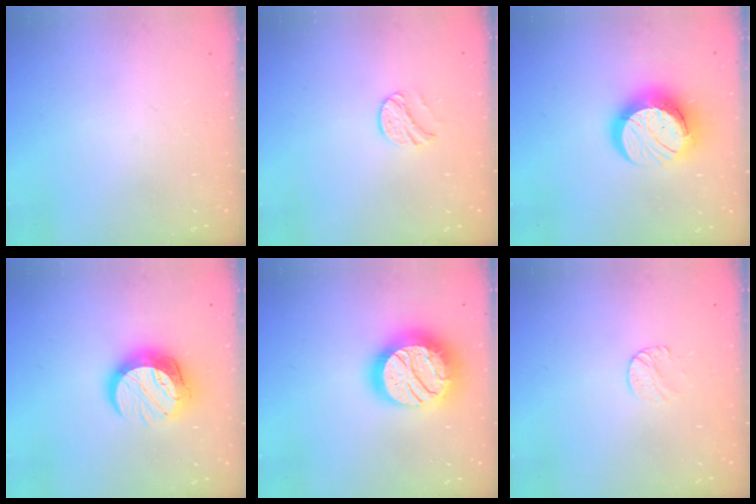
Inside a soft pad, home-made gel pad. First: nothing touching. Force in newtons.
{"total": 8.0, "press": 7.9, "slide": 0.6}
{"total": 14.4, "press": 14.3, "slide": 1.3}
{"total": 13.6, "press": 13.6, "slide": 1.2}
{"total": 25.5, "press": 25.4, "slide": 2.1}
{"total": 5.8, "press": 5.8, "slide": 0.5}